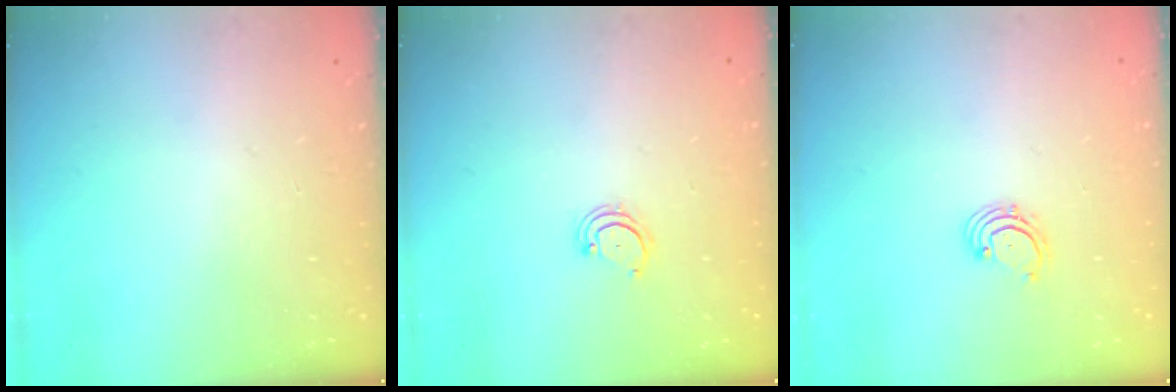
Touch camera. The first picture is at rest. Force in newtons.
{"total": 2.9, "press": 2.9, "slide": 0.3}
{"total": 1.9, "press": 1.8, "slide": 0.2}